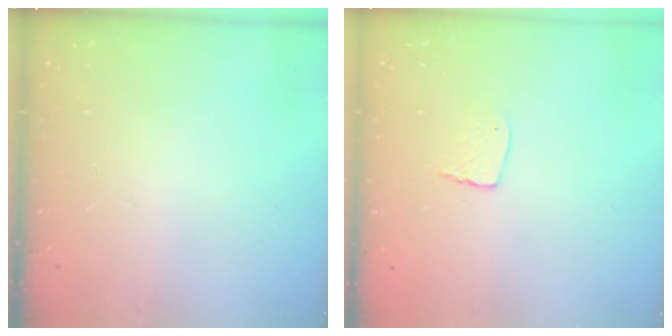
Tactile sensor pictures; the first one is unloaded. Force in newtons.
{"total": 5.6, "press": 5.6, "slide": 0.4}